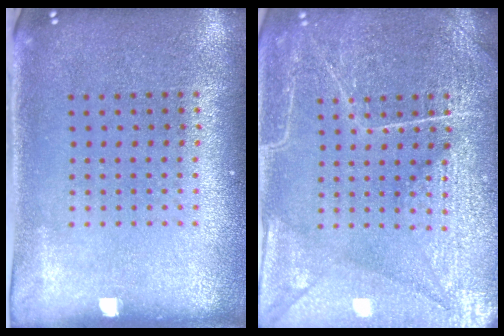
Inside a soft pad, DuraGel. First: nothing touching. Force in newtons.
{"total": 6.2, "press": 6.2, "slide": 0.7}